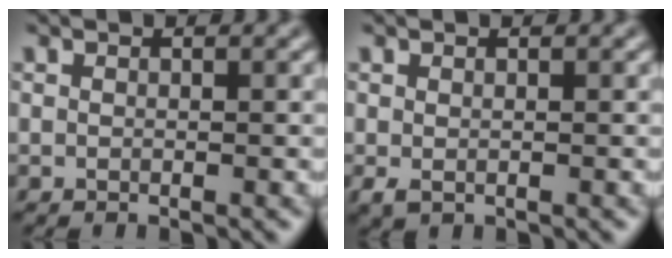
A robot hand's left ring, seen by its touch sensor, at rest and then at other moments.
{"total": 0.9, "force": [-0.3, 0.6, 0.6], "torque": [-0.016, -0.007, -0.002]}